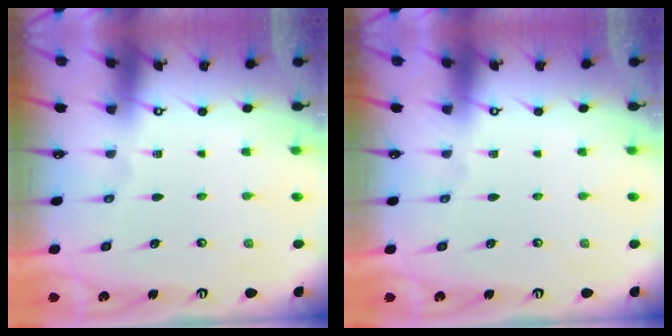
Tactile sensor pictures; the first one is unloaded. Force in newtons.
{"total": 0.0}